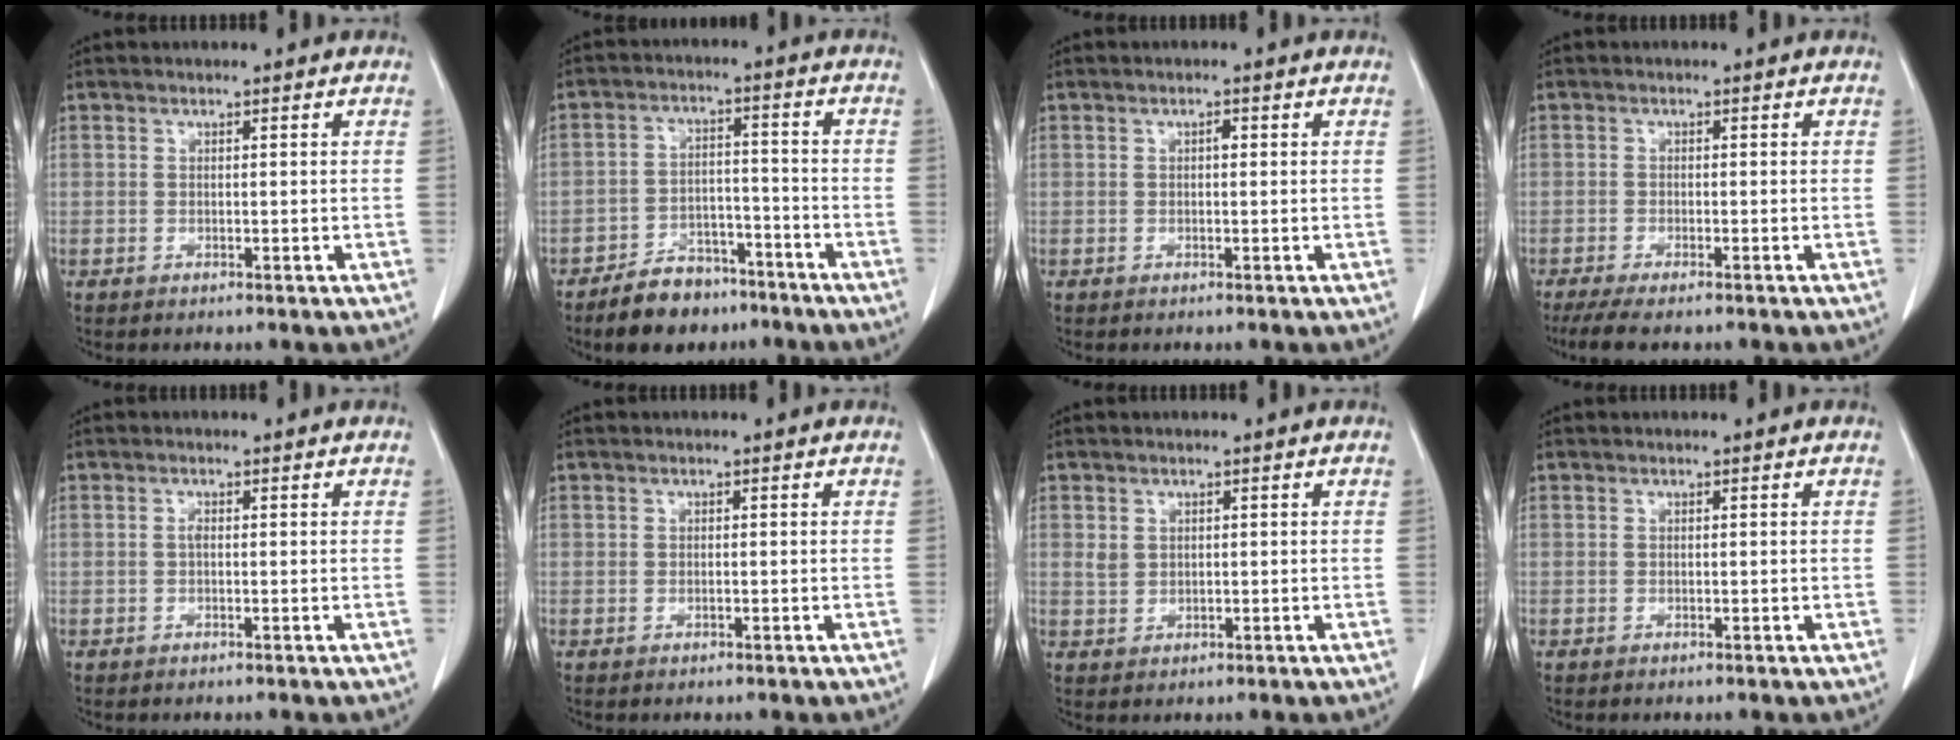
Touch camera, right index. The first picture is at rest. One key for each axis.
{"total": 8.3, "fx": -6.4, "fy": 4.4, "fz": 3.0, "tx": -0.051, "ty": 0.008, "tz": -0.103}
{"total": 0.7, "fx": 0.1, "fy": 0.3, "fz": 0.7, "tx": -0.011, "ty": 0.002, "tz": 0.001}
{"total": 5.8, "fx": -4.6, "fy": 0.8, "fz": 3.4, "tx": -0.052, "ty": -0.013, "tz": -0.072}
{"total": 0.6, "fx": 0.0, "fy": 0.2, "fz": 0.5, "tx": -0.010, "ty": 0.002, "tz": 0.000}
{"total": 0.0}
{"total": 1.9, "fx": 0.7, "fy": 1.6, "fz": 0.7, "tx": -0.014, "ty": 0.002, "tz": 0.018}
{"total": 0.0}